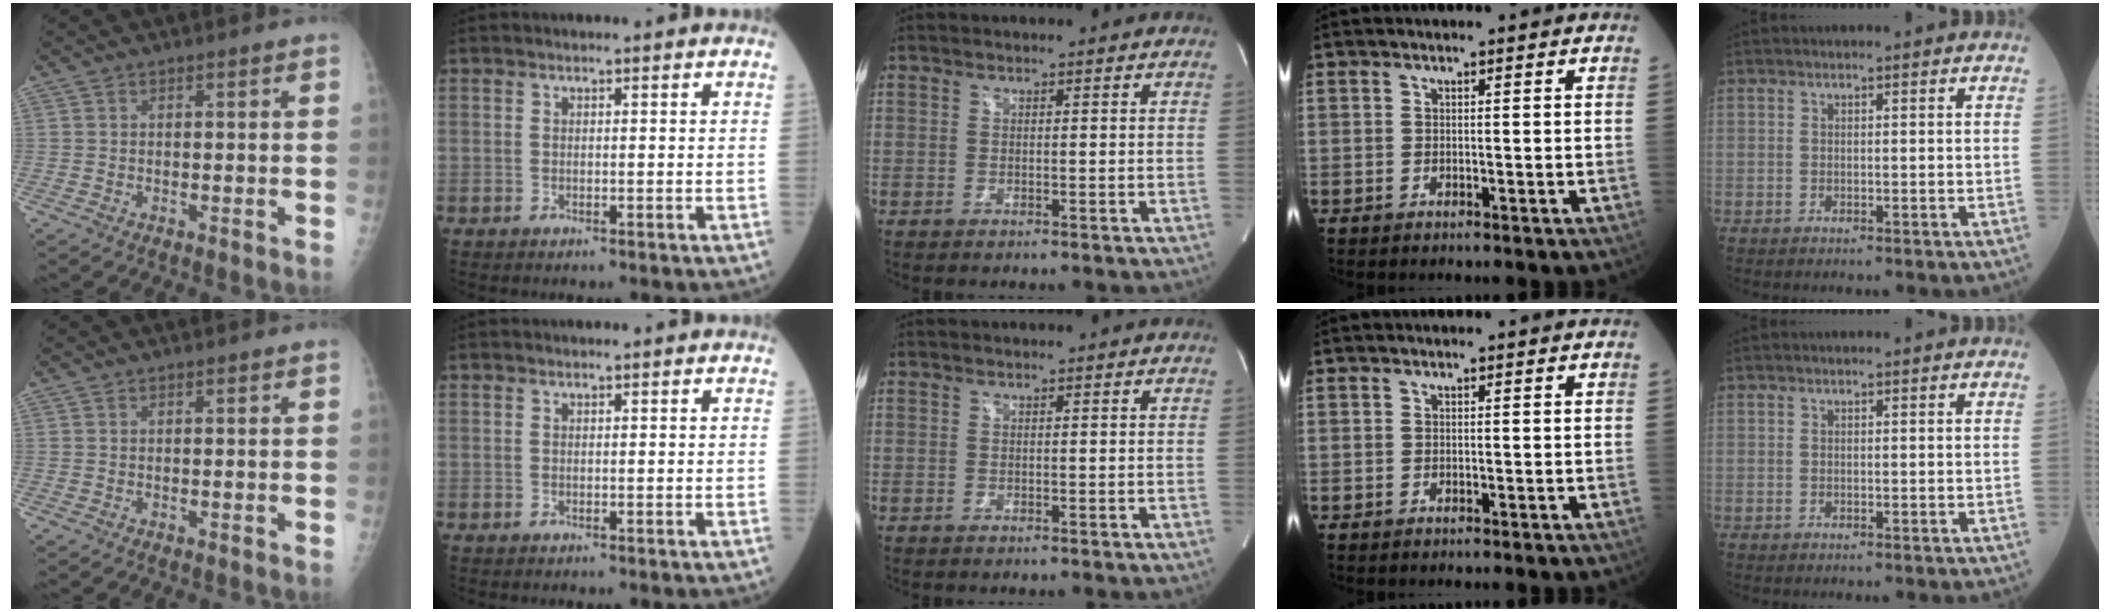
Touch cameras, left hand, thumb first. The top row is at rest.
{}